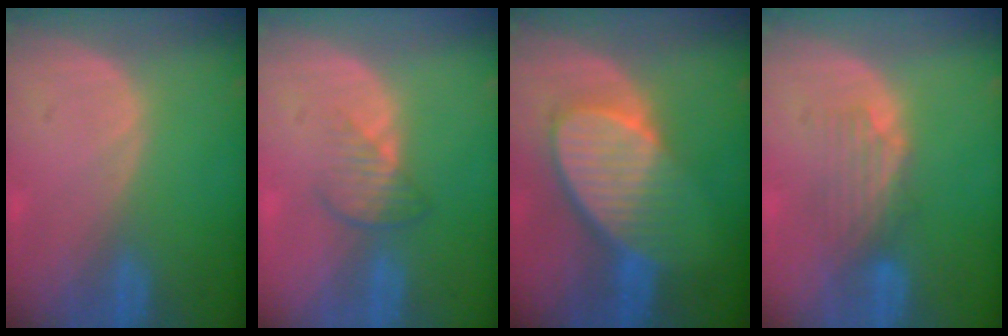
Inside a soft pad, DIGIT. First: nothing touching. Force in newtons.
{"total": 3.5, "press": 3.1, "slide": 1.7}
{"total": 9.0, "press": 8.1, "slide": 3.9}
{"total": 4.5, "press": 3.9, "slide": 2.2}